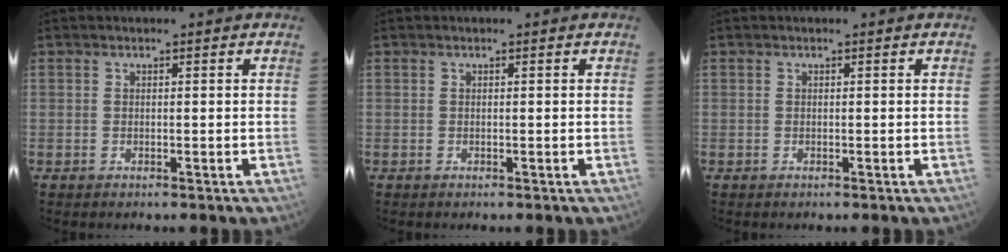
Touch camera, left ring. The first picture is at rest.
{"total": 0.0}
{"total": 0.0}